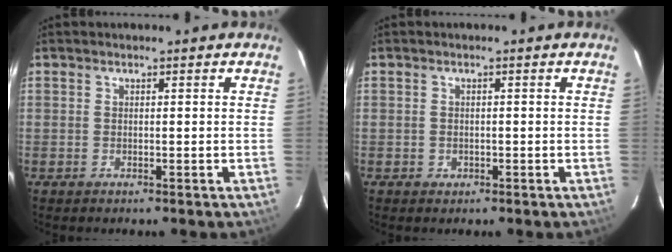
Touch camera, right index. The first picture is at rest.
{"total": 1.2, "force": [-0.5, 1.1, 0.1], "torque": [0.001, 0.001, -0.003]}